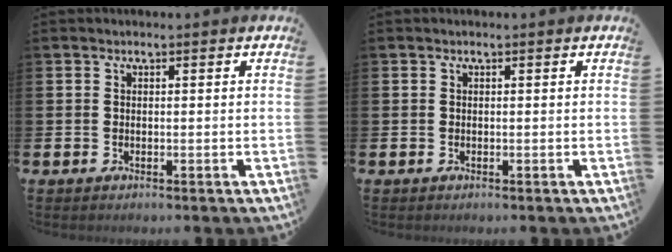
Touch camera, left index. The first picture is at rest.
{"total": 0.0}